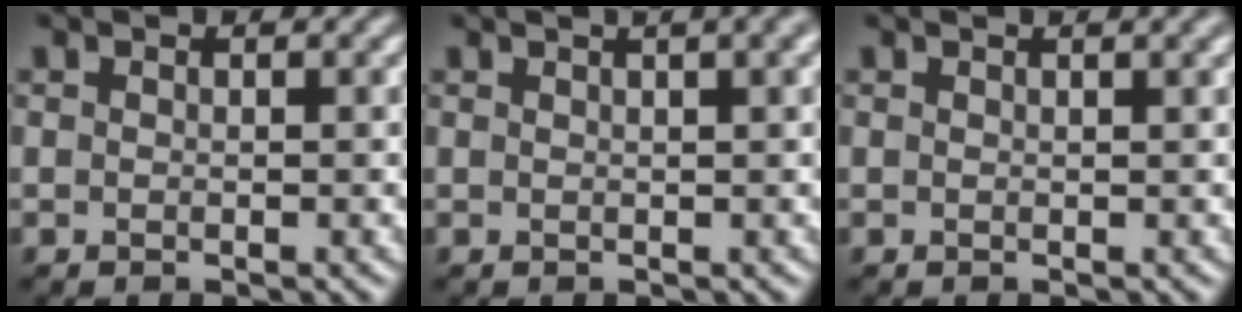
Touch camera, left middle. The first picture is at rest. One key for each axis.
{"total": 6.9, "fx": 3.9, "fy": 2.9, "fz": 4.9, "tx": -0.040, "ty": 0.042, "tz": 0.023}
{"total": 2.6, "fx": 1.7, "fy": 0.9, "fz": 1.7, "tx": -0.012, "ty": 0.007, "tz": 0.010}